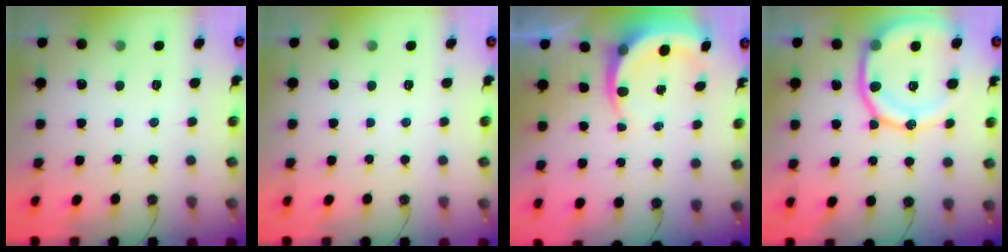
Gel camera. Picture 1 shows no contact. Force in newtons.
{"total": 0.0}
{"total": 4.6, "press": 4.6, "slide": 0.1}
{"total": 18.2, "press": 18.1, "slide": 2.0}